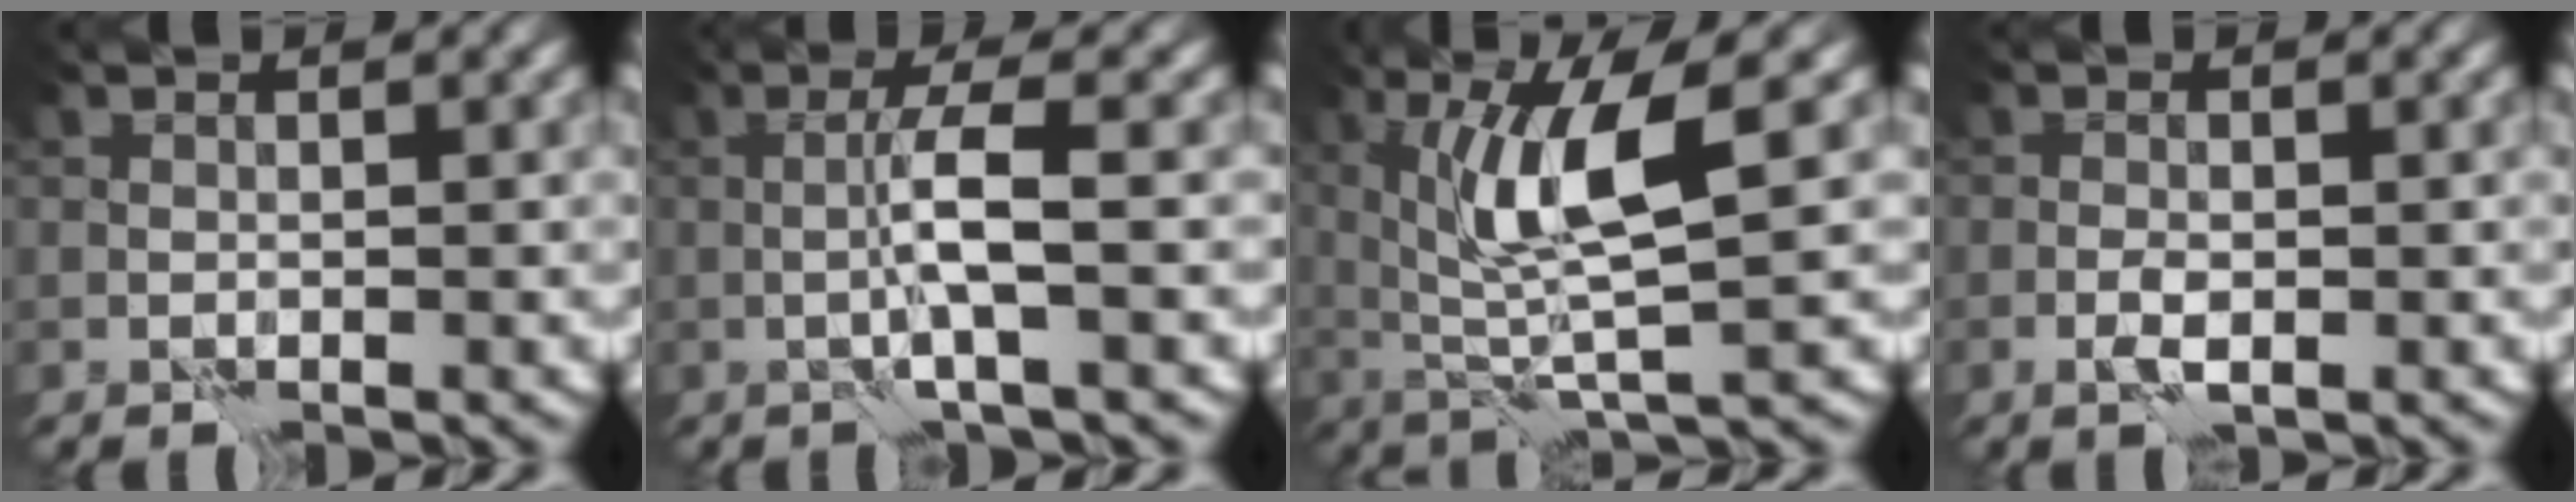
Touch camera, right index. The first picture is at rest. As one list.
[{"total": 3.3, "force": [-0.1, -0.1, 3.3], "torque": [-0.065, 0.007, -0.006]}, {"total": 6.9, "force": [2.3, 1.0, 6.4], "torque": [-0.122, -0.004, 0.045]}, {"total": 1.3, "force": [-0.3, 0.4, 1.2], "torque": [-0.025, -0.001, -0.007]}]